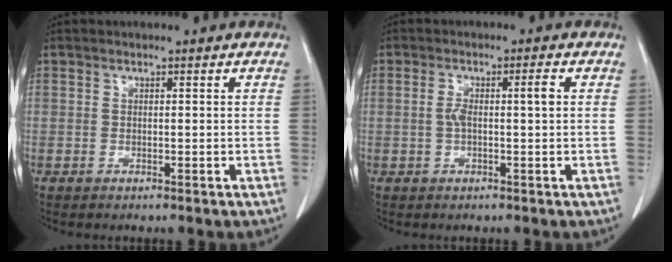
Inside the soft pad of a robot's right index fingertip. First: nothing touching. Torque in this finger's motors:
{"motor_torque": [0.17, -0.05, 0.09, 0.03]}